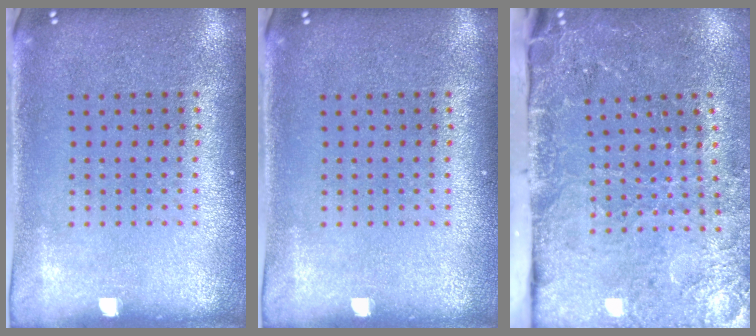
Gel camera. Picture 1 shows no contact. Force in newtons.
{"total": 0.0}
{"total": 3.6, "press": 3.3, "slide": 1.3}